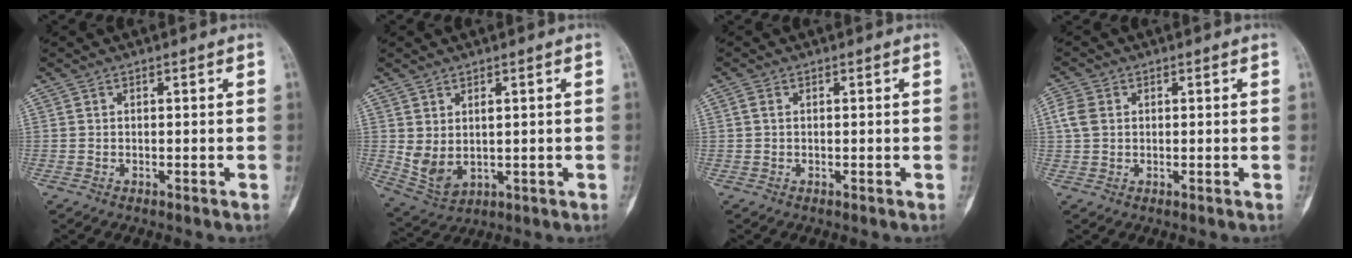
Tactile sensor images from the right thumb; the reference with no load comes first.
{"total": 6.7, "force": [0.9, 4.1, 5.2], "torque": [-0.091, -0.007, 0.039]}
{"total": 1.2, "force": [0.3, 0.7, 0.9], "torque": [-0.021, 0.004, 0.006]}
{"total": 3.6, "force": [0.7, 2.7, 2.2], "torque": [-0.055, 0.008, 0.011]}